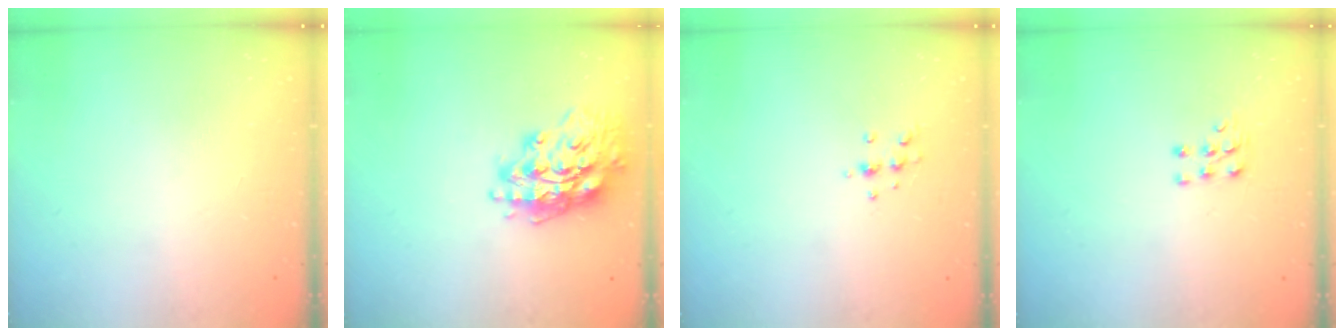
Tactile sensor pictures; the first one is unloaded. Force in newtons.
{"total": 17.5, "press": 17.5, "slide": 0.9}
{"total": 6.2, "press": 6.1, "slide": 0.8}
{"total": 5.3, "press": 5.3, "slide": 0.4}